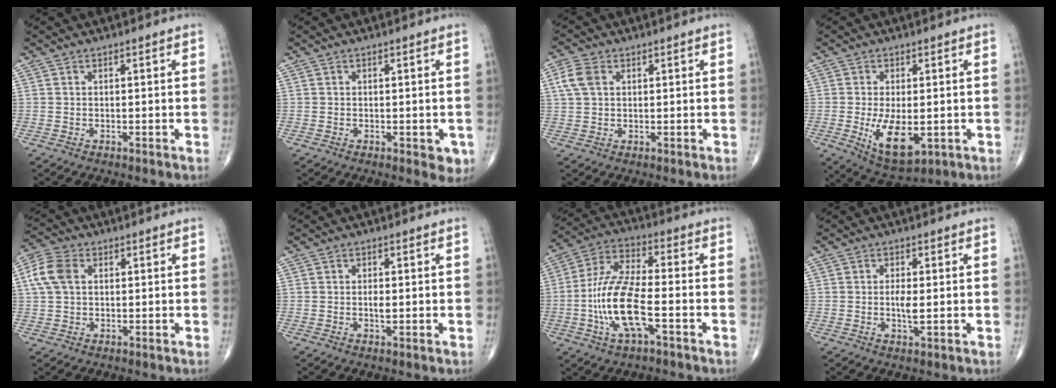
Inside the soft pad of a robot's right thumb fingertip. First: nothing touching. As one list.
[{"total": 3.0, "force": [-1.0, 1.5, 2.4], "torque": [-0.007, -0.002, -0.011]}, {"total": 4.7, "force": [1.4, 3.2, 3.2], "torque": [-0.073, 0.010, 0.027]}, {"total": 9.7, "force": [-1.9, 4.7, 8.3], "torque": [-0.133, -0.019, -0.019]}, {"total": 6.8, "force": [1.5, 4.6, 4.8], "torque": [-0.108, 0.015, 0.027]}, {"total": 1.6, "force": [-0.1, 0.6, 1.4], "torque": [-0.024, -0.003, -0.004]}, {"total": 14.1, "force": [-3.9, 4.8, 12.7], "torque": [-0.265, 0.028, -0.076]}, {"total": 2.9, "force": [-0.1, 0.8, 2.8], "torque": [-0.054, -0.006, -0.005]}]